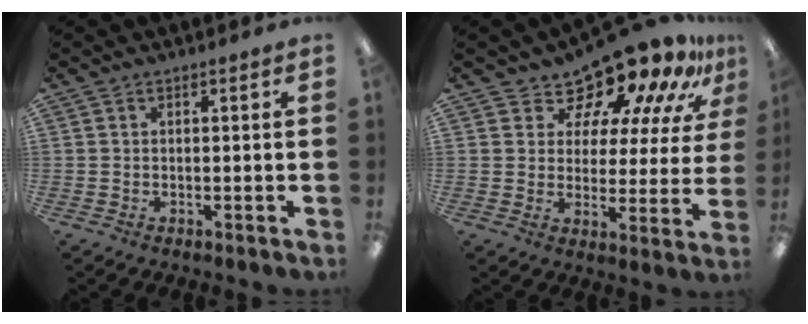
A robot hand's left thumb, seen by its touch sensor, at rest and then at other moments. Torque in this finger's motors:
{"motor_torque": [0.34, 0.34, -0.18, 0.00, 0.01]}